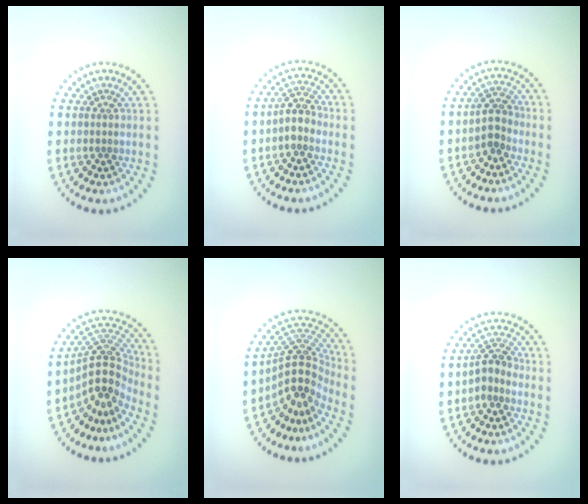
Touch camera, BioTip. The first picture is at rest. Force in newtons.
{"total": 2.4, "press": 2.0, "slide": 1.3}
{"total": 2.2, "press": 2.0, "slide": 1.0}
{"total": 4.9, "press": 3.6, "slide": 3.4}
{"total": 5.2, "press": 3.6, "slide": 3.7}
{"total": 2.6, "press": 2.0, "slide": 1.6}